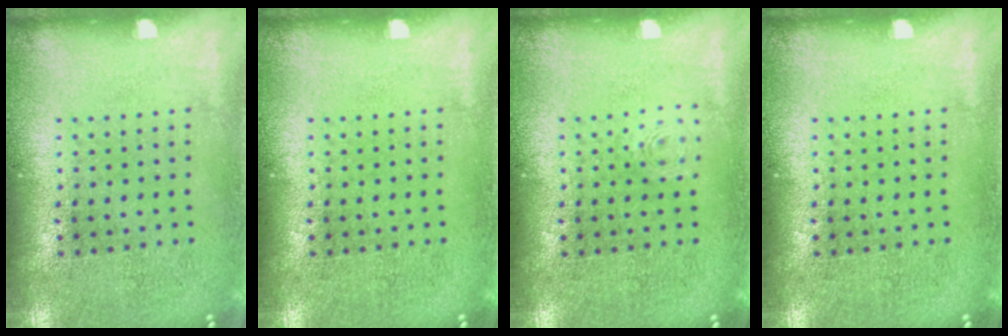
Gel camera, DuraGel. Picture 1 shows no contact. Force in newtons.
{"total": 0.0}
{"total": 0.7, "press": 0.7, "slide": 0.1}
{"total": 0.0}